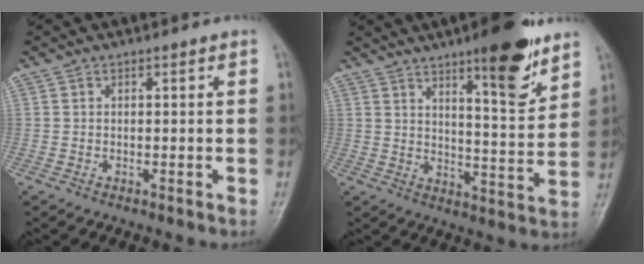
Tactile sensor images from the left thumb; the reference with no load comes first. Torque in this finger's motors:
{"motor_torque": [1.99, 1.08, 1.32, -1.34, 0.32]}